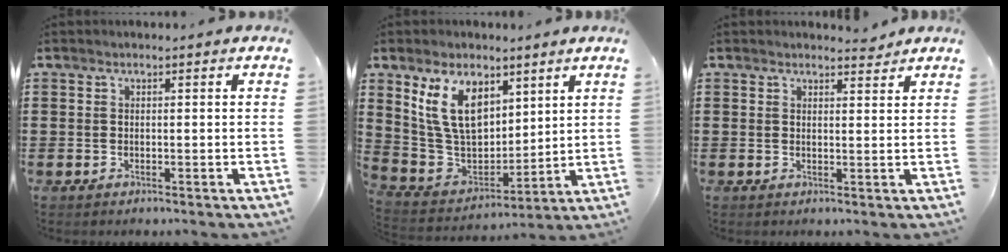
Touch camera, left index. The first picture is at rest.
{"total": 11.6, "force": [5.8, 7.2, 6.9], "torque": [-0.164, -0.001, 0.112]}
{"total": 2.4, "force": [2.3, 0.3, 0.4], "torque": [-0.007, -0.006, 0.042]}